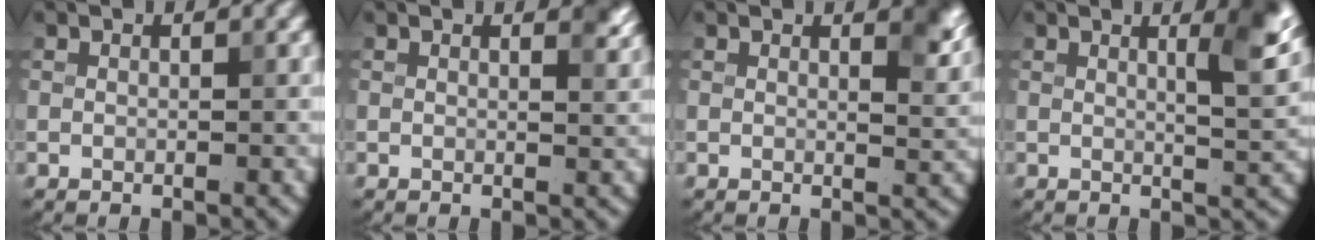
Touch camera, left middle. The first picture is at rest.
{"total": 1.6, "force": [1.2, 0.4, 1.0], "torque": [-0.005, -0.002, 0.016]}
{"total": 2.7, "force": [1.6, 0.8, 2.0], "torque": [-0.018, -0.003, 0.025]}
{"total": 4.3, "force": [1.7, 1.0, 3.8], "torque": [-0.048, 0.000, 0.024]}